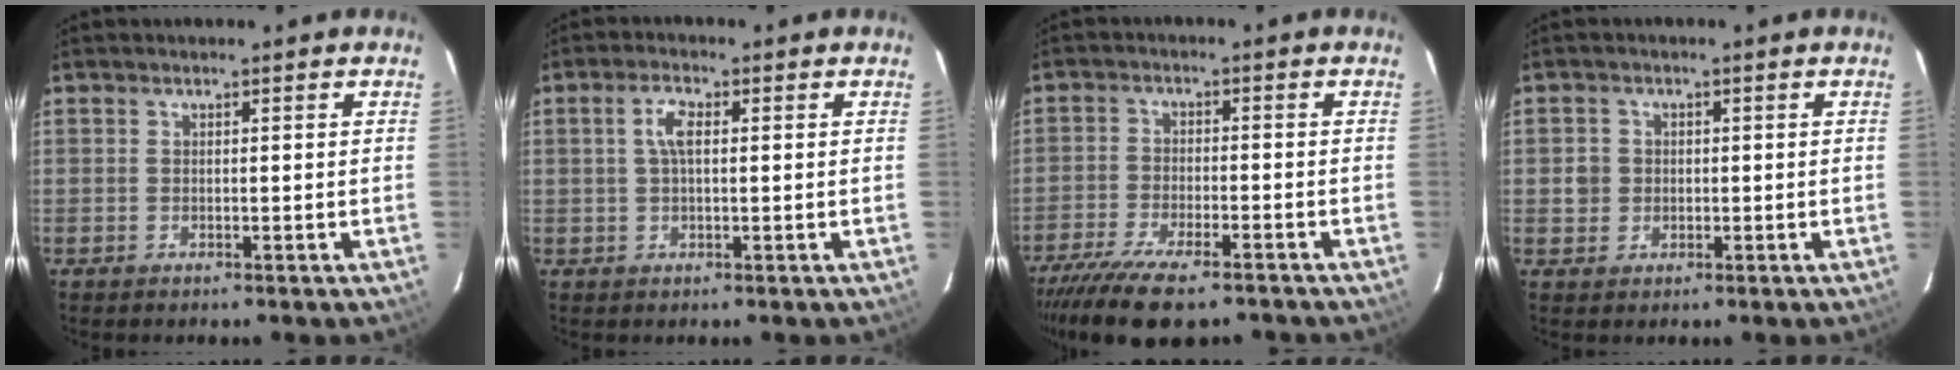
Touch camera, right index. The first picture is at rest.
{"total": 3.5, "force": [0.6, 1.4, 3.1], "torque": [-0.064, 0.008, 0.012]}
{"total": 13.7, "force": [-10.9, 3.7, 7.5], "torque": [-0.165, -0.038, -0.185]}
{"total": 3.0, "force": [-0.2, 2.9, 0.5], "torque": [-0.010, 0.004, -0.002]}